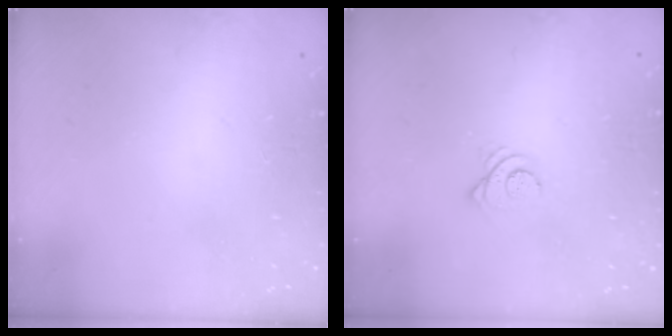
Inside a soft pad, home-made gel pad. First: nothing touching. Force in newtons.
{"total": 3.2, "press": 3.2, "slide": 0.4}